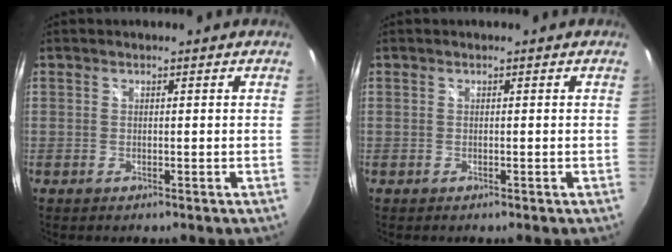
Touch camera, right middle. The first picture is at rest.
{"total": 0.0}